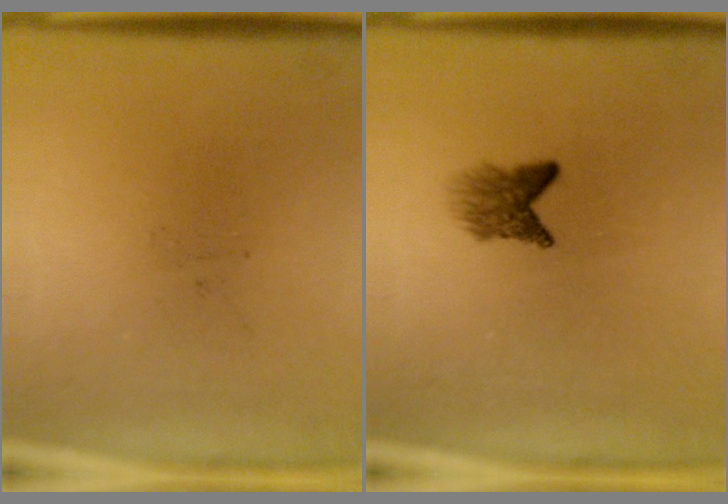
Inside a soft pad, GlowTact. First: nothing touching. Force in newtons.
{"total": 2.8}